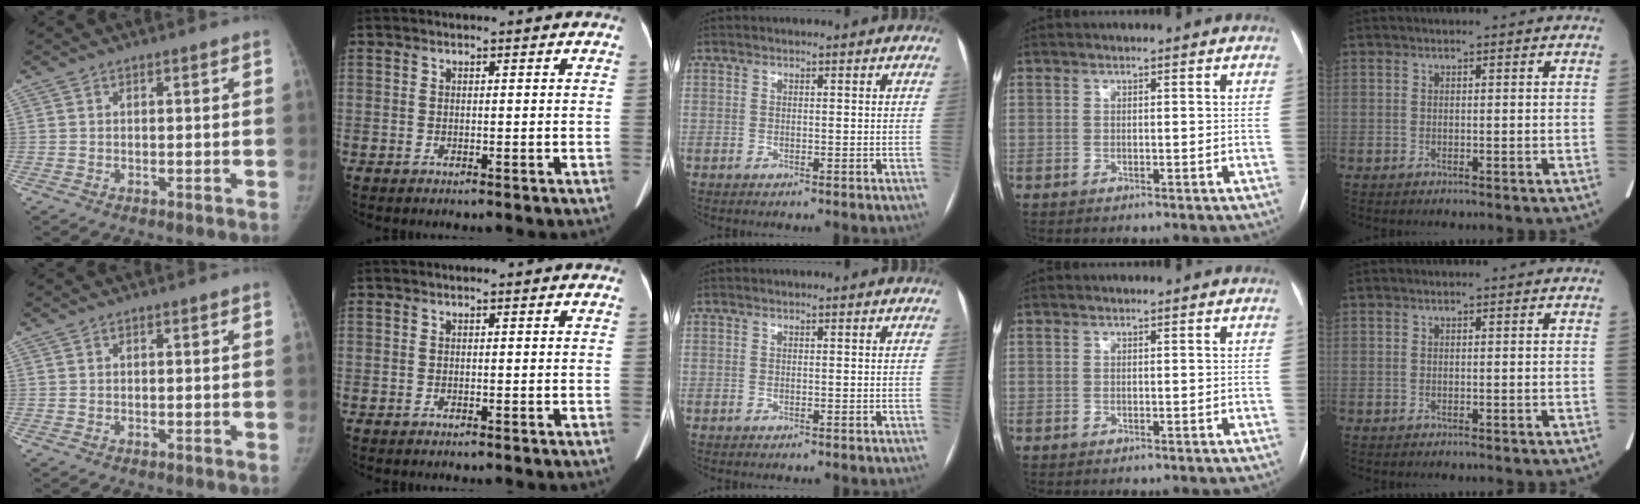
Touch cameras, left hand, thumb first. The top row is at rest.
{}